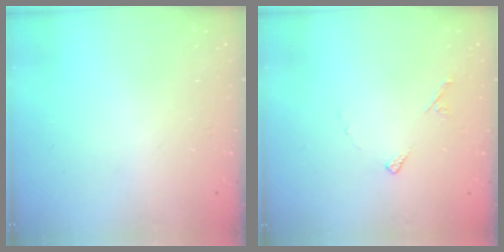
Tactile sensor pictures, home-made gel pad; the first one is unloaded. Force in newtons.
{"total": 5.3, "press": 5.3, "slide": 0.6}